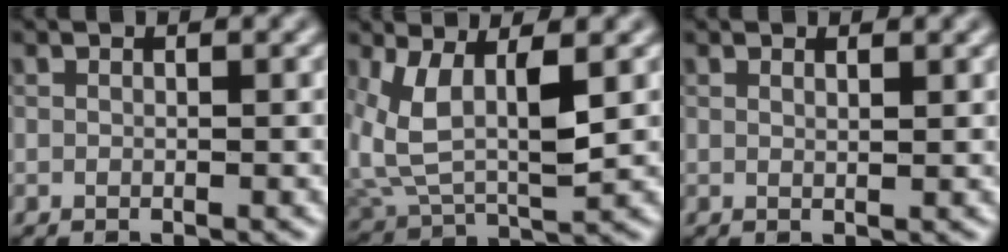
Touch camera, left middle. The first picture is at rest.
{"total": 5.8, "force": [1.4, 2.9, 4.8], "torque": [-0.122, -0.008, 0.038]}
{"total": 0.7, "force": [0.6, 0.2, 0.4], "torque": [-0.005, -0.003, 0.006]}